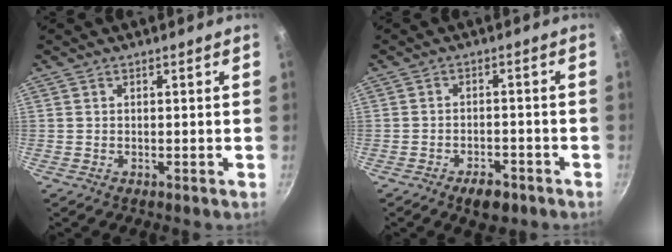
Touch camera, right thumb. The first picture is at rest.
{"total": 5.2, "force": [-3.4, 2.6, 3.1], "torque": [-0.036, 0.024, -0.045]}